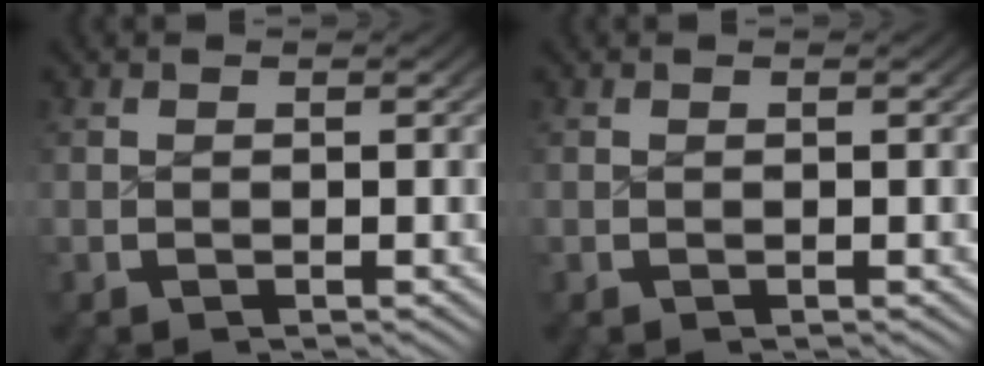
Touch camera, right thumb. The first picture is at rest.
{"total": 0.0}